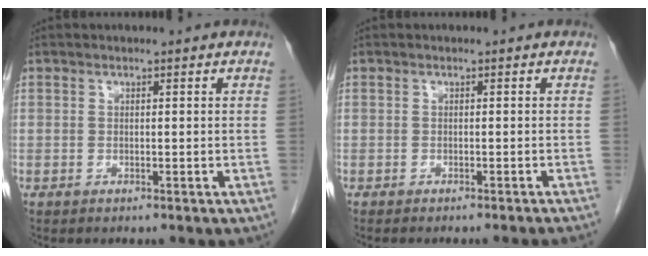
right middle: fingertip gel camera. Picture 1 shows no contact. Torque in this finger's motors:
{"motor_torque": [0.07, -0.02, 0.00, 0.00]}